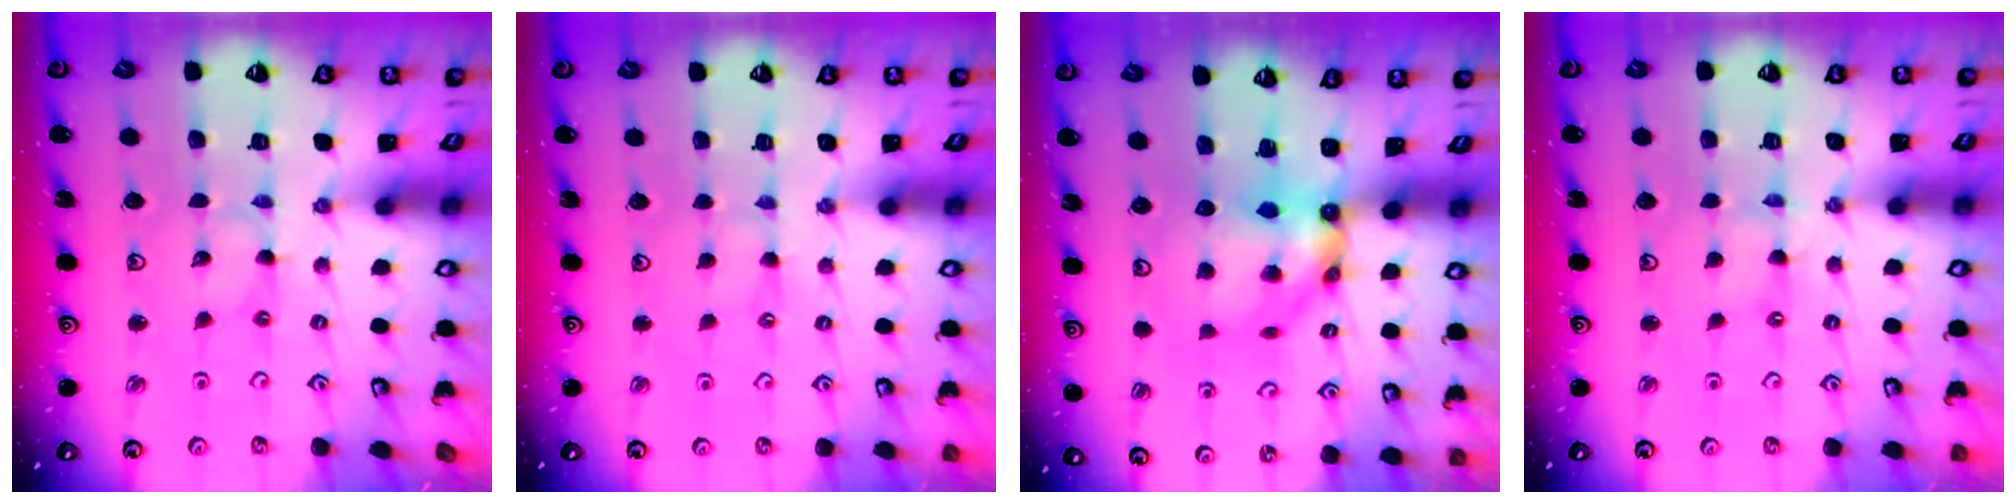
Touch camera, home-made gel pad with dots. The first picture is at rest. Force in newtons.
{"total": 0.7, "press": 0.6, "slide": 0.2}
{"total": 7.3, "press": 7.2, "slide": 0.8}
{"total": 0.0}